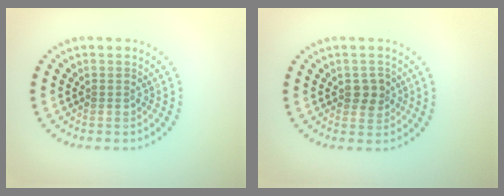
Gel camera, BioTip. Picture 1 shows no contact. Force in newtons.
{"total": 1.8, "press": 1.8, "slide": 0.4}